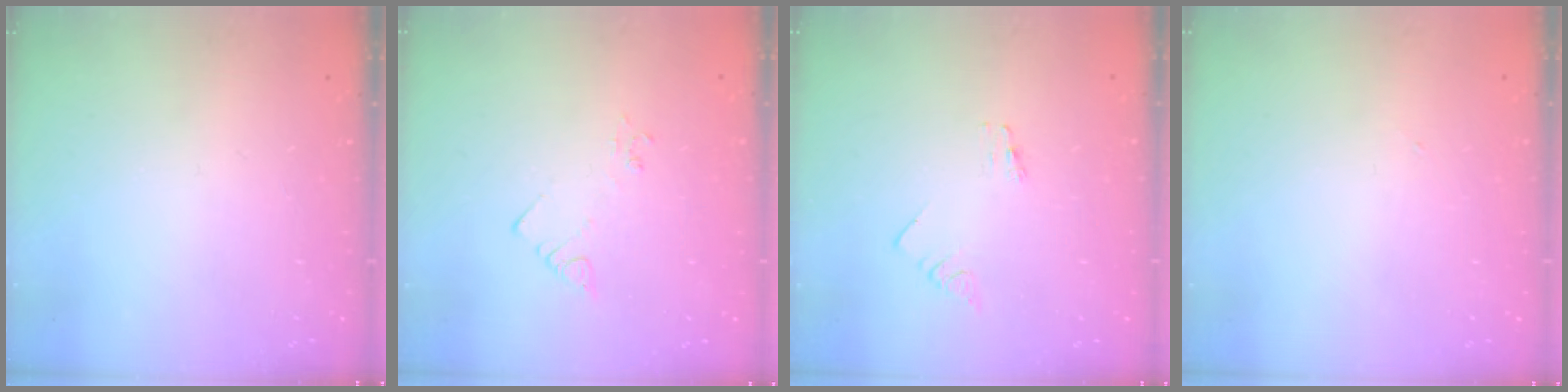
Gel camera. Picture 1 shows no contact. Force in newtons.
{"total": 2.6, "press": 2.6, "slide": 0.3}
{"total": 0.0}
{"total": 1.3, "press": 1.3, "slide": 0.2}